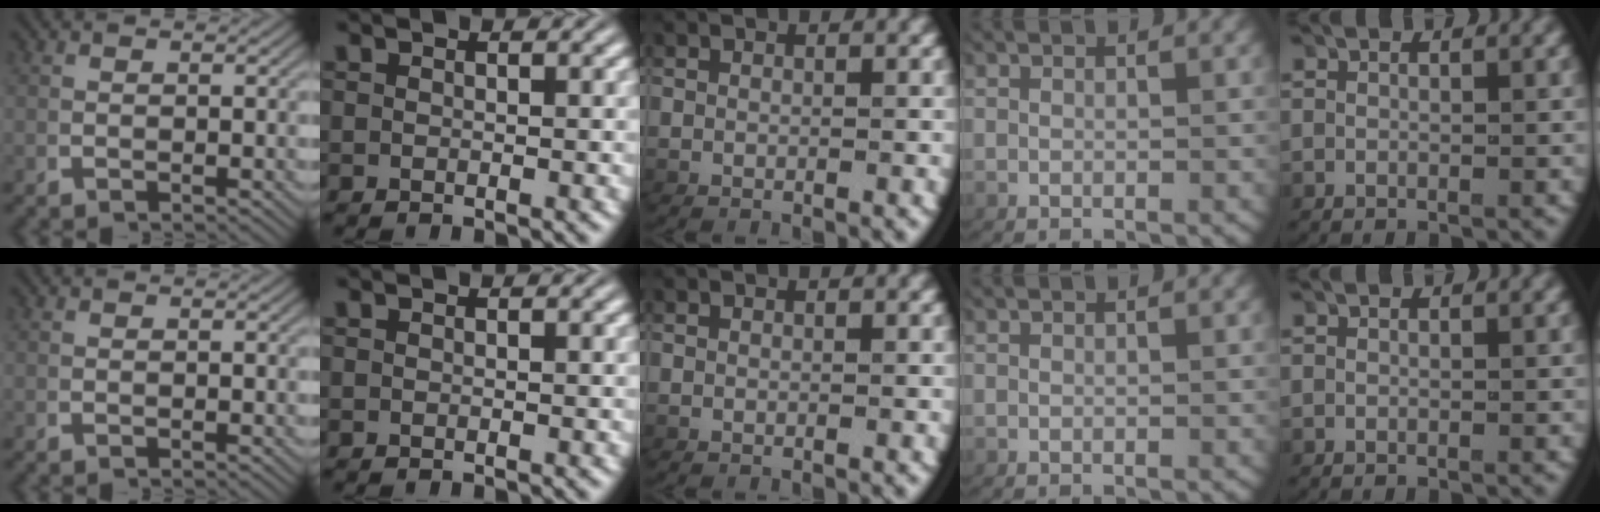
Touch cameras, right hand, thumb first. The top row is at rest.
{}